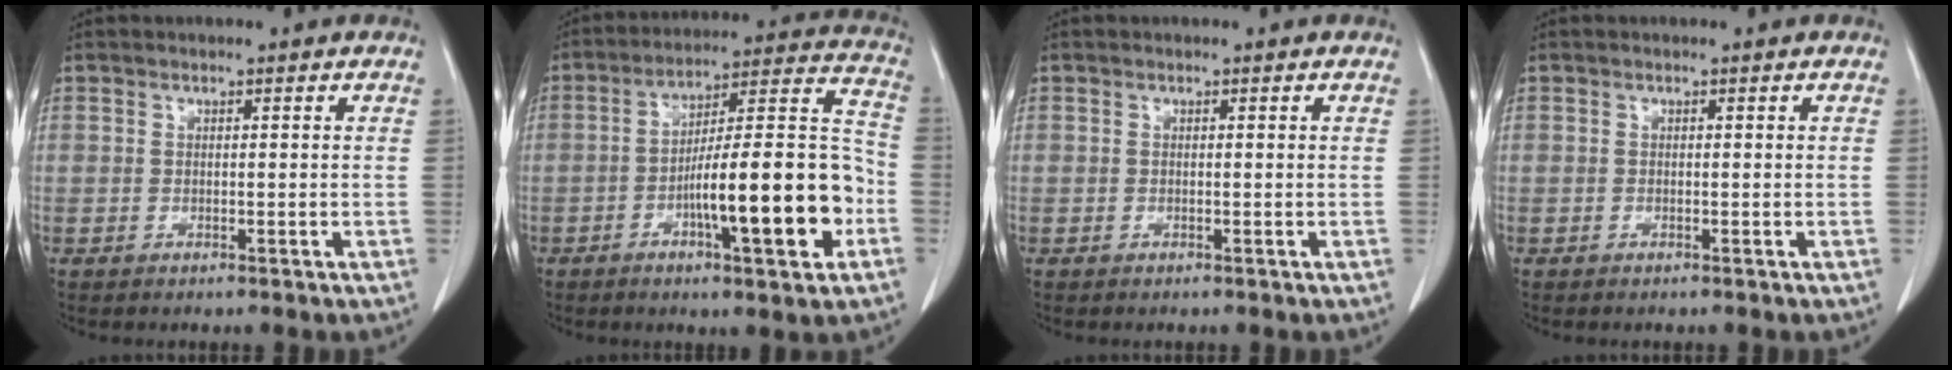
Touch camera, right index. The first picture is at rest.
{"total": 18.1, "force": [-5.7, 2.6, 17.0], "torque": [-0.259, 0.017, -0.083]}
{"total": 0.0}
{"total": 0.0}